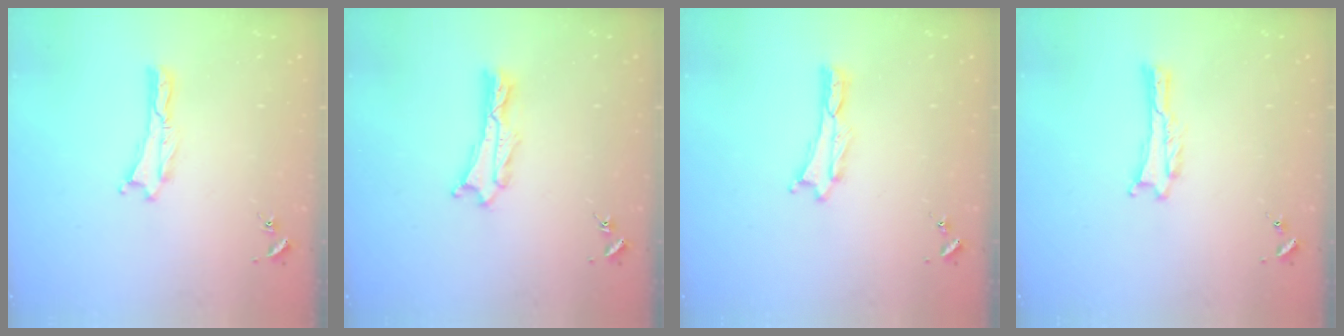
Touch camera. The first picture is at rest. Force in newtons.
{"total": 1.2, "press": 1.2, "slide": 0.2}
{"total": 0.0}
{"total": 0.0}